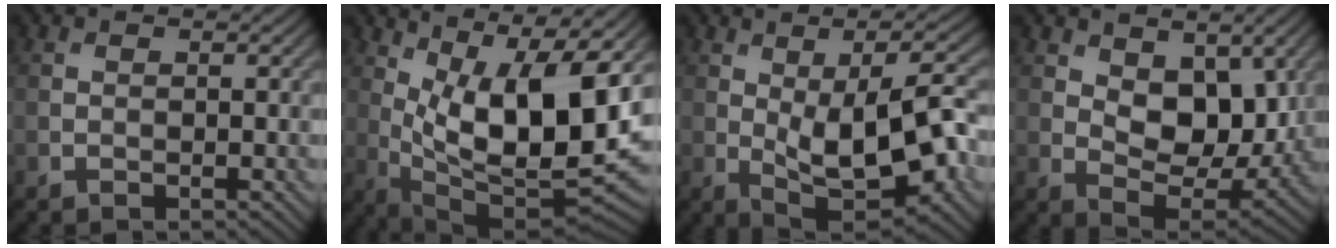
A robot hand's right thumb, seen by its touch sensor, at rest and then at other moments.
{"total": 15.1, "force": [3.8, 5.3, 13.6], "torque": [-0.232, 0.000, 0.076]}
{"total": 12.9, "force": [-1.2, 5.6, 11.5], "torque": [-0.187, -0.003, -0.012]}
{"total": 9.1, "force": [3.2, 5.4, 6.6], "torque": [-0.130, -0.015, 0.051]}